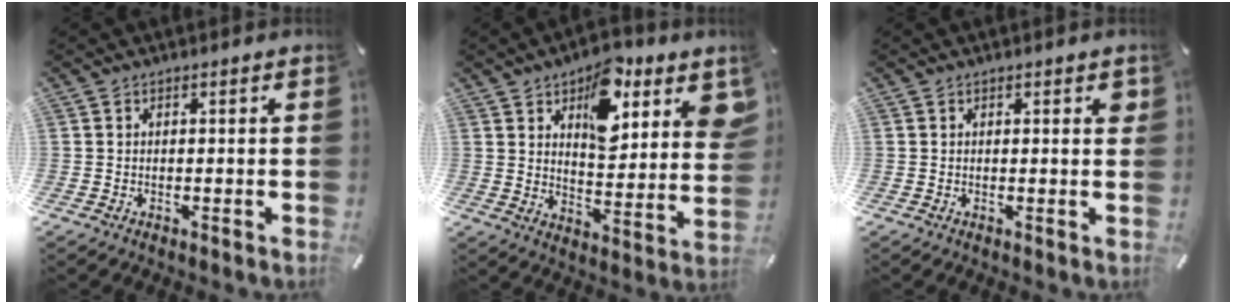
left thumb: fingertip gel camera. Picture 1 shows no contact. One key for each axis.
{"total": 14.4, "fx": 8.3, "fy": 7.5, "fz": 9.0, "tx": -0.103, "ty": -0.051, "tz": 0.139}
{"total": 1.4, "fx": 0.6, "fy": 0.6, "fz": 1.2, "tx": -0.009, "ty": -0.003, "tz": 0.005}